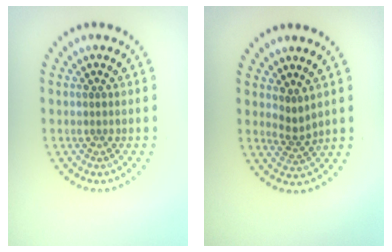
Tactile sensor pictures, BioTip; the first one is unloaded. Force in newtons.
{"total": 1.9, "press": 1.2, "slide": 1.5}